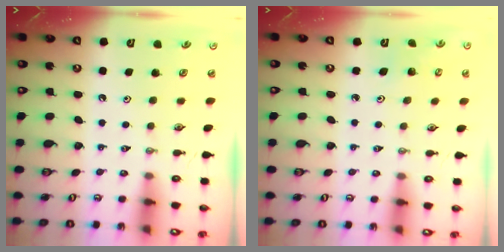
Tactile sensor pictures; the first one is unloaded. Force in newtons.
{"total": 2.3, "press": 2.3, "slide": 0.2}